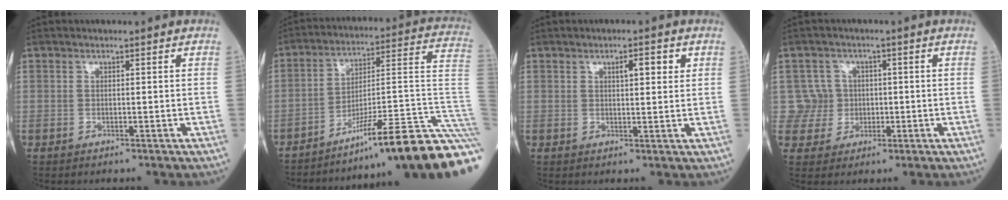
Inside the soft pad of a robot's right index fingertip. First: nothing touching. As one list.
[{"total": 23.8, "force": [-17.0, -0.9, 16.7], "torque": [-0.120, 0.018, -0.255]}, {"total": 3.1, "force": [1.4, 0.8, 2.7], "torque": [-0.042, 0.004, 0.021]}, {"total": 5.0, "force": [0.5, 4.9, -0.7], "torque": [0.034, 0.015, 0.010]}]